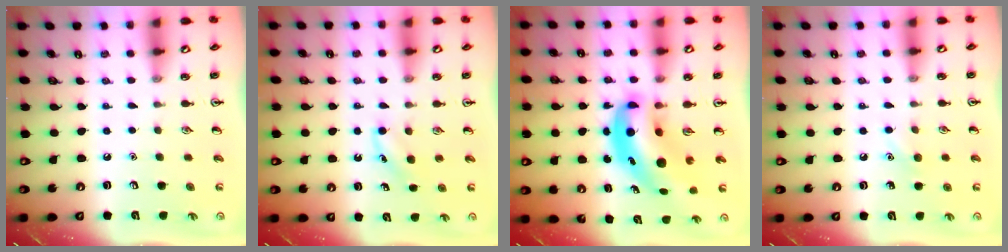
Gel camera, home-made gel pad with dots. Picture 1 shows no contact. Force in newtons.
{"total": 3.8, "press": 3.5, "slide": 1.6}
{"total": 10.3, "press": 9.9, "slide": 2.9}
{"total": 5.5, "press": 5.2, "slide": 1.6}